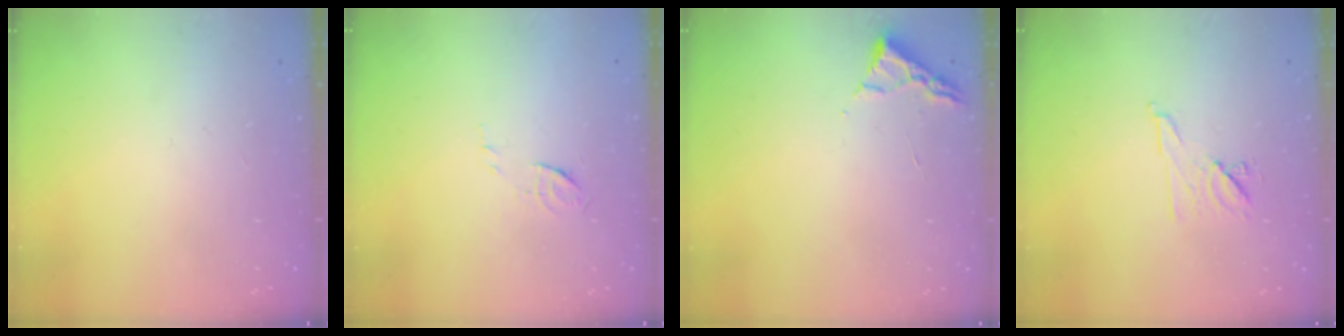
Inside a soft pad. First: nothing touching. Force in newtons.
{"total": 5.0, "press": 4.9, "slide": 1.2}
{"total": 3.0, "press": 2.9, "slide": 0.4}
{"total": 7.5, "press": 7.4, "slide": 1.3}